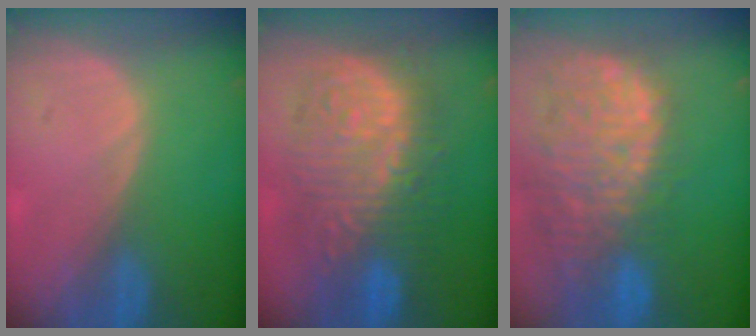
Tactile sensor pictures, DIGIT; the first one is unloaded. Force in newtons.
{"total": 12.7, "press": 12.7, "slide": 1.3}
{"total": 14.4, "press": 11.9, "slide": 8.2}